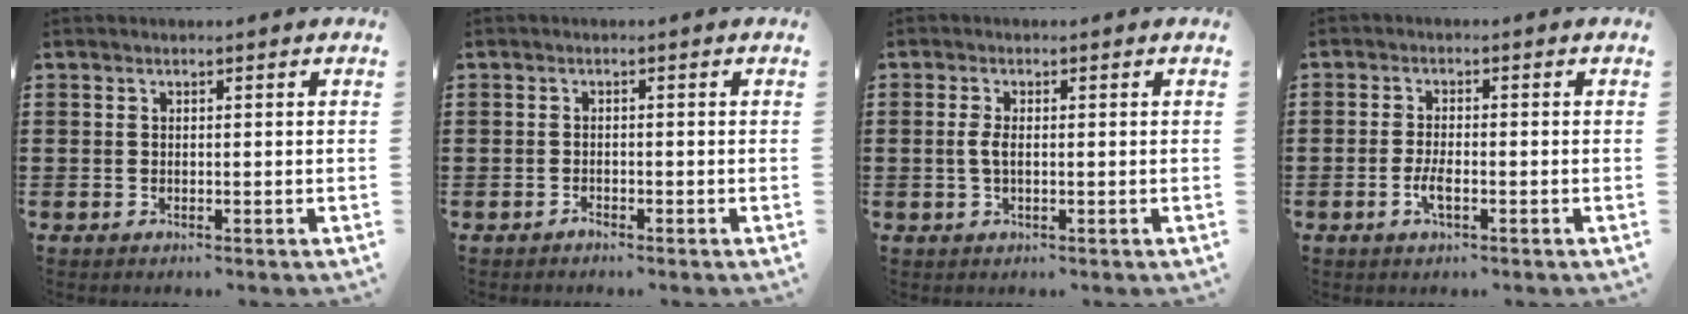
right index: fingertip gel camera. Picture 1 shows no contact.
{"total": 0.8, "force": [-0.8, 0.2, 0.1], "torque": [-0.006, 0.000, -0.016]}
{"total": 2.2, "force": [-0.1, 0.8, 2.1], "torque": [-0.054, -0.004, -0.008]}
{"total": 2.7, "force": [-1.1, 0.6, 2.4], "torque": [-0.051, -0.004, -0.021]}